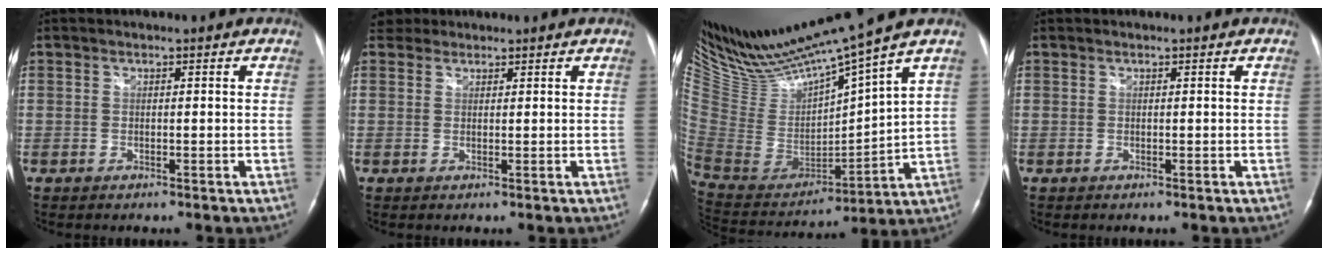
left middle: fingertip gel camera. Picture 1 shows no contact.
{"total": 2.3, "force": [1.9, 1.2, -0.4], "torque": [0.008, 0.017, 0.031]}
{"total": 16.8, "force": [14.9, -0.6, 7.8], "torque": [-0.154, -0.028, 0.301]}
{"total": 0.0}